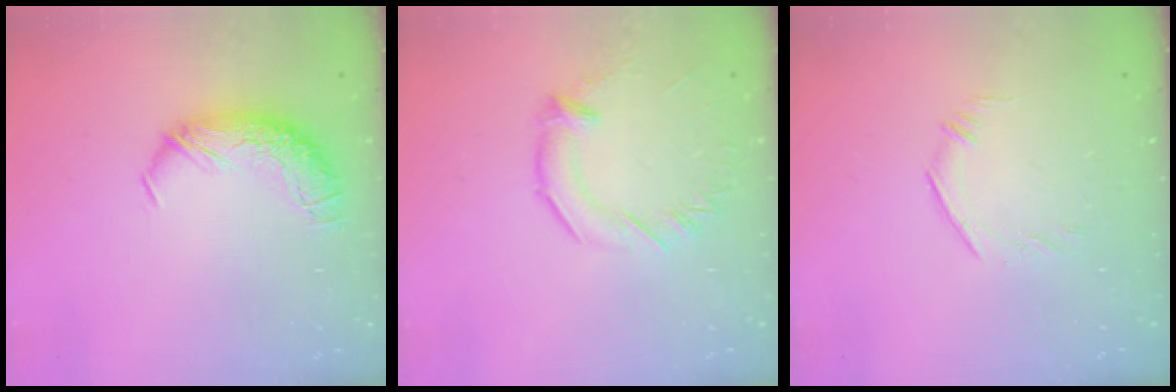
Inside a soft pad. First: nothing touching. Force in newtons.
{"total": 2.3, "press": 2.3, "slide": 0.6}
{"total": 6.0, "press": 5.9, "slide": 1.1}